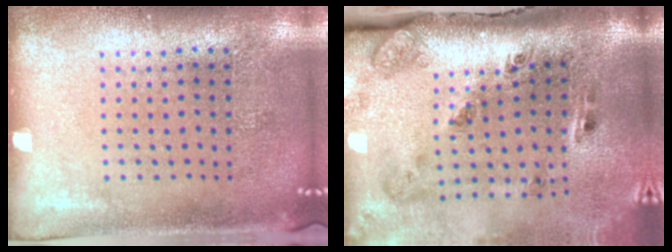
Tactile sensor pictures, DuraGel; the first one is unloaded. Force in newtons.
{"total": 3.4, "press": 2.1, "slide": 2.6}